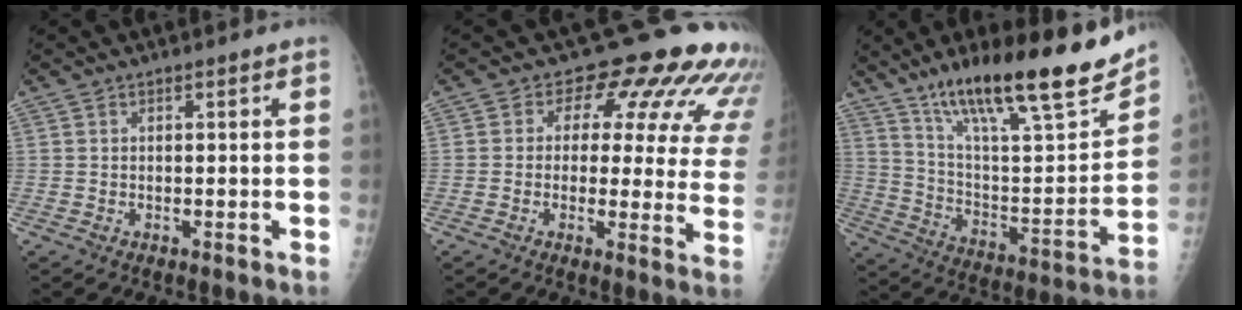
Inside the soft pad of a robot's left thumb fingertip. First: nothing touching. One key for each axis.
{"total": 16.2, "fx": 10.5, "fy": 8.1, "fz": 9.3, "tx": -0.053, "ty": -0.037, "tz": 0.091}
{"total": 27.0, "fx": 18.5, "fy": 6.3, "fz": 18.6, "tx": -0.266, "ty": -0.062, "tz": 0.307}